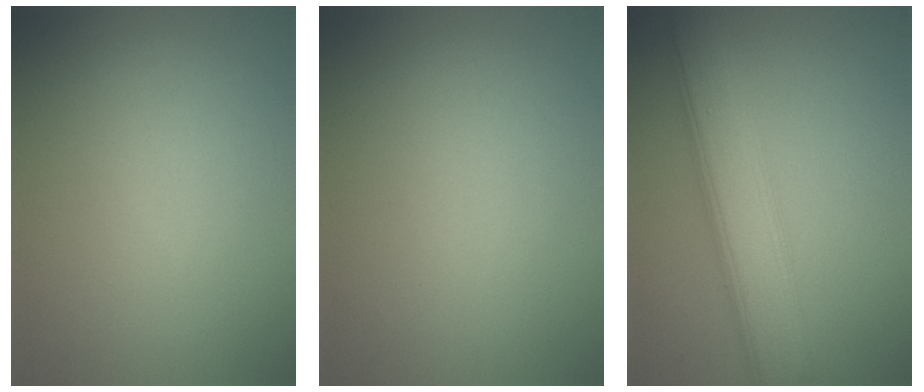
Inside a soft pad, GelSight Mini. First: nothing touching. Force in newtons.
{"total": 0.0}
{"total": 6.1, "press": 6.1, "slide": 0.1}